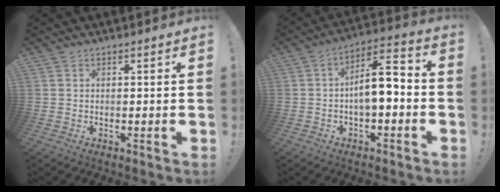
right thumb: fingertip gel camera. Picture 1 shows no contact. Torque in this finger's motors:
{"motor_torque": [0.03, 0.30, 0.40, 0.27, 0.30]}